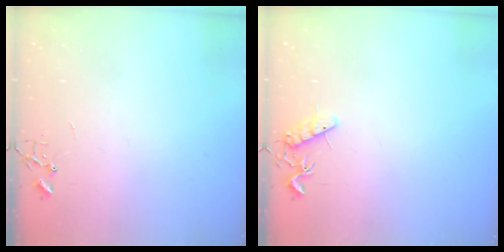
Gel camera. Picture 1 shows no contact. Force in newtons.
{"total": 7.5, "press": 7.4, "slide": 0.6}